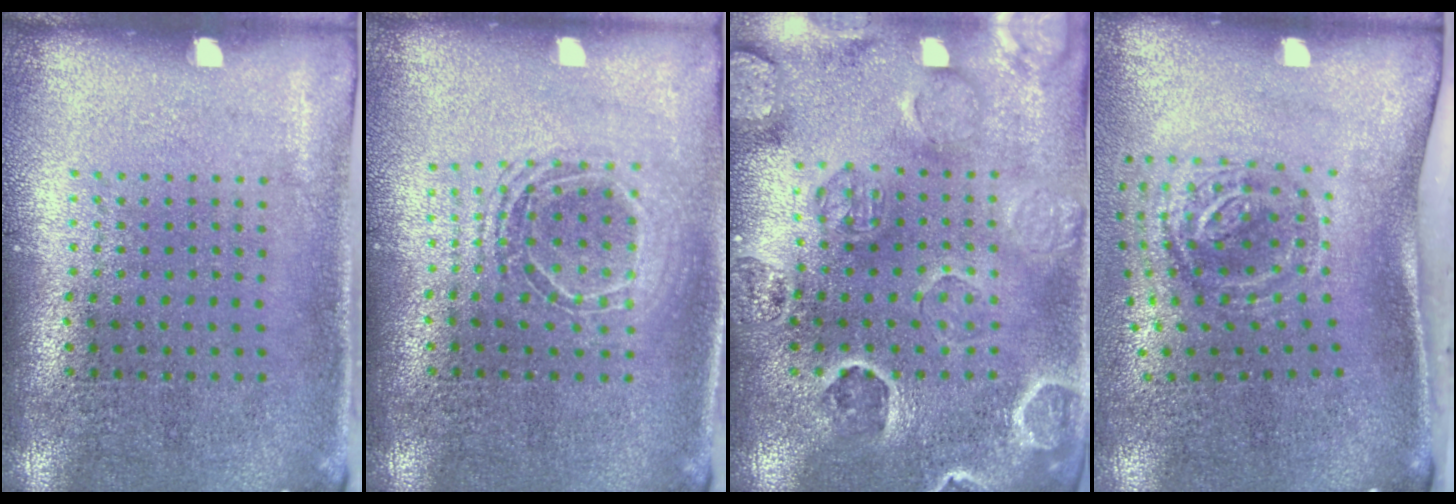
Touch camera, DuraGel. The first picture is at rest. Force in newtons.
{"total": 1.7, "press": 1.4, "slide": 0.9}
{"total": 2.8, "press": 2.7, "slide": 0.8}
{"total": 1.9, "press": 1.2, "slide": 1.5}